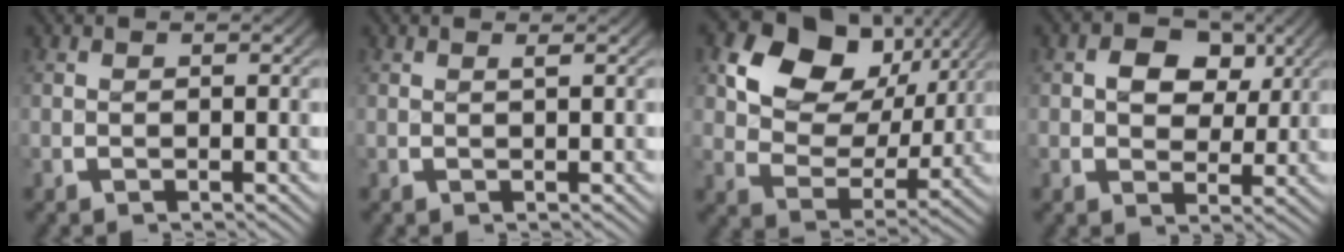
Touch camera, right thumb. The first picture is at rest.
{"total": 0.6, "force": [0.4, 0.0, 0.4], "torque": [-0.005, -0.001, 0.009]}
{"total": 13.8, "force": [4.7, 9.9, 8.5], "torque": [-0.144, 0.003, 0.058]}
{"total": 4.2, "force": [0.8, 3.4, 2.4], "torque": [-0.036, -0.020, 0.015]}